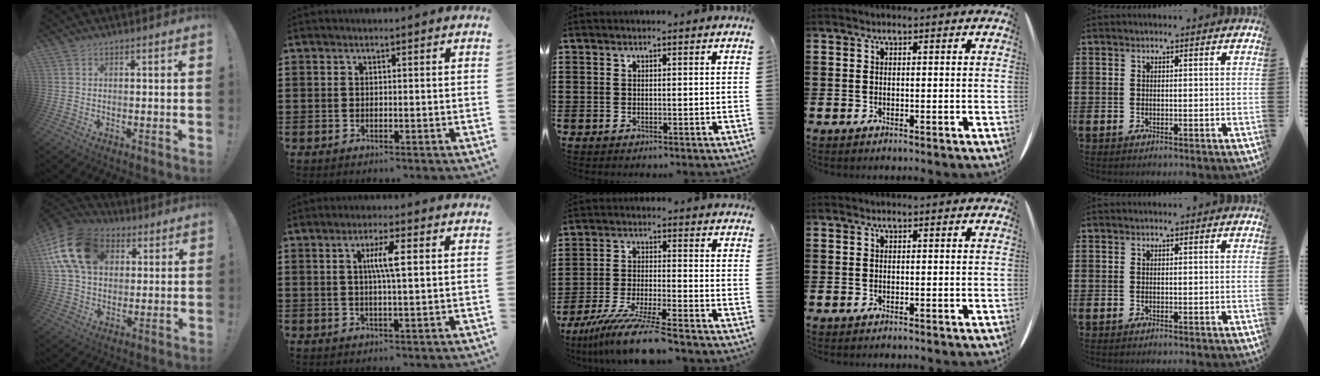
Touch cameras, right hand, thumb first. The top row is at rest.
{"thumb": {"total": 18.5, "force": [6.2, 13.4, 11.1], "torque": [-0.196, -0.008, 0.120]}, "index": {"total": 4.3, "force": [0.7, 0.3, 4.2], "torque": [-0.082, 0.000, 0.007]}, "middle": {"total": 9.3, "force": [-7.9, -0.2, 4.9], "torque": [-0.100, -0.009, -0.152]}}